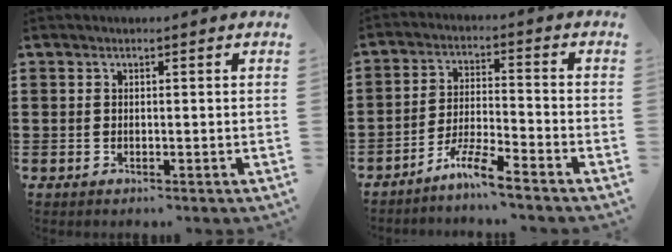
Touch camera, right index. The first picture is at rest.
{"total": 5.8, "force": [-4.9, 0.1, 3.0], "torque": [-0.073, -0.005, -0.096]}